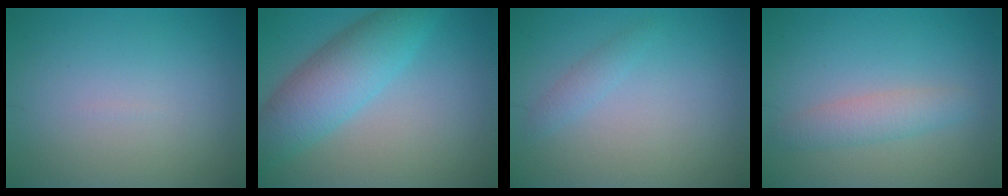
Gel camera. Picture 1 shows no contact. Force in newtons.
{"total": 6.3, "press": 6.3, "slide": 0.1}
{"total": 1.1, "press": 1.1, "slide": 0.1}
{"total": 2.5, "press": 2.5, "slide": 0.1}